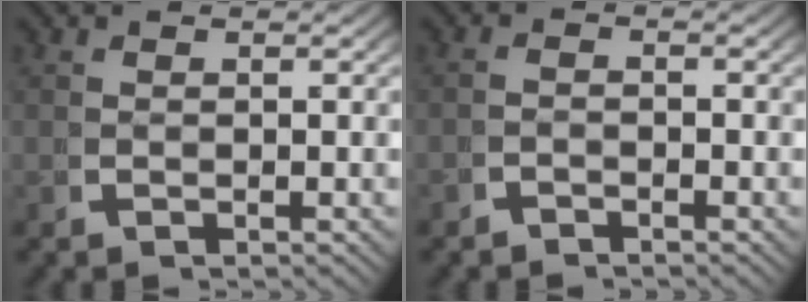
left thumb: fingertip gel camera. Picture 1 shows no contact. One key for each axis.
{"total": 1.4, "fx": -1.4, "fy": 0.2, "fz": -0.2, "tx": 0.010, "ty": -0.003, "tz": -0.029}